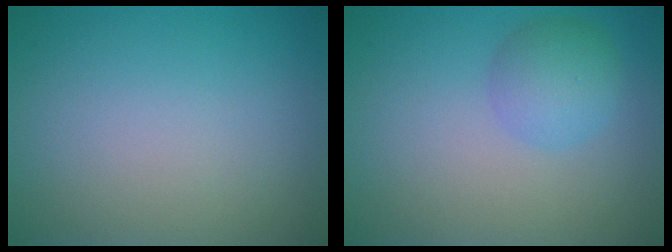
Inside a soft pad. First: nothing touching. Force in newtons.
{"total": 2.9, "press": 2.9, "slide": 0.1}